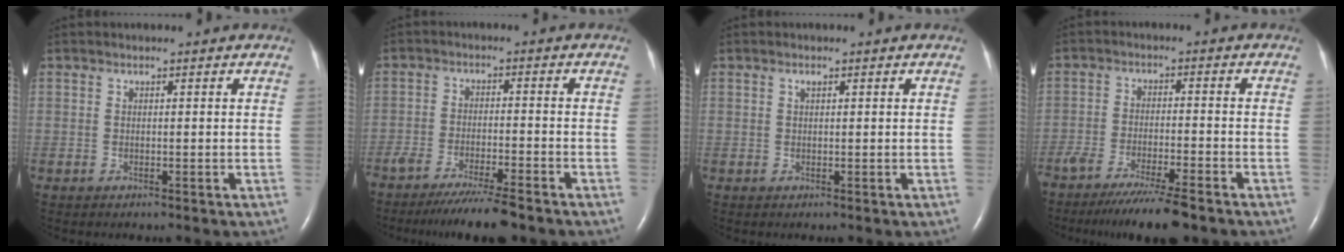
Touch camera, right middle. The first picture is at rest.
{"total": 9.4, "force": [-7.7, 0.4, 5.3], "torque": [-0.082, -0.023, -0.124]}
{"total": 0.6, "force": [0.3, 0.1, 0.5], "torque": [-0.012, 0.003, 0.006]}
{"total": 10.8, "force": [-8.6, 0.5, 6.4], "torque": [-0.100, -0.026, -0.138]}